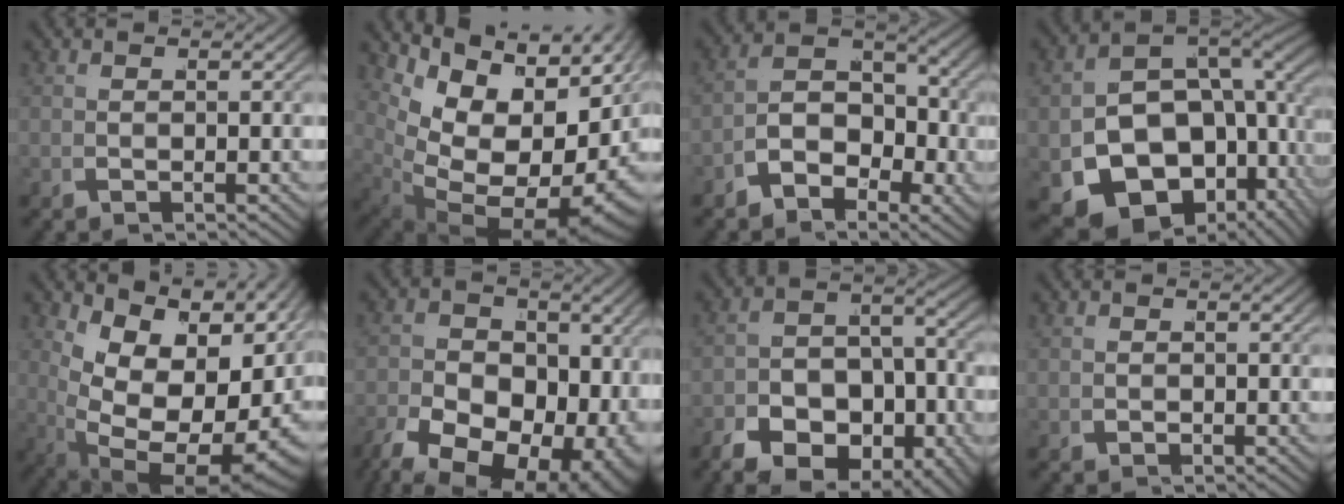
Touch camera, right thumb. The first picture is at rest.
{"total": 19.7, "force": [1.0, 12.8, 14.9], "torque": [-0.261, -0.038, 0.046]}
{"total": 7.2, "force": [-1.2, 5.3, 4.8], "torque": [-0.074, -0.007, -0.029]}
{"total": 20.1, "force": [-4.9, 15.4, 12.1], "torque": [-0.246, -0.076, -0.056]}
{"total": 17.8, "force": [0.6, 11.0, 14.1], "torque": [-0.254, -0.050, 0.044]}
{"total": 15.4, "force": [-4.9, 10.9, 9.7], "torque": [-0.191, -0.077, -0.045]}
{"total": 9.5, "force": [-3.1, 7.0, 5.6], "torque": [-0.087, -0.028, -0.049]}
{"total": 0.7, "force": [0.1, 0.7, -0.1], "torque": [0.002, -0.002, 0.001]}